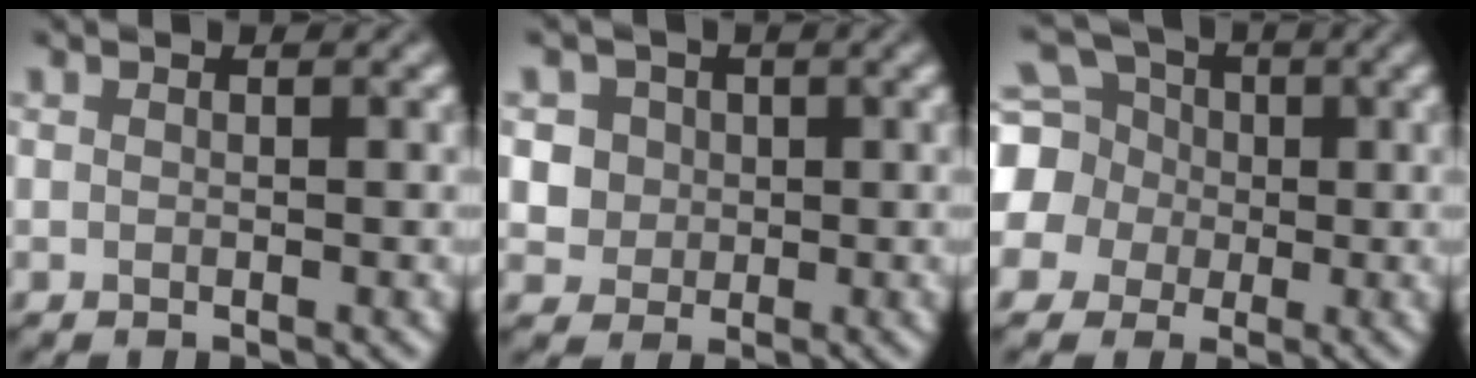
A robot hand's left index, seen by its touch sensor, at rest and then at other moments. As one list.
[{"total": 3.5, "force": [0.6, 3.4, 0.9], "torque": [-0.027, 0.020, 0.022]}, {"total": 8.8, "force": [0.6, 8.2, 3.2], "torque": [-0.104, 0.022, -0.007]}]